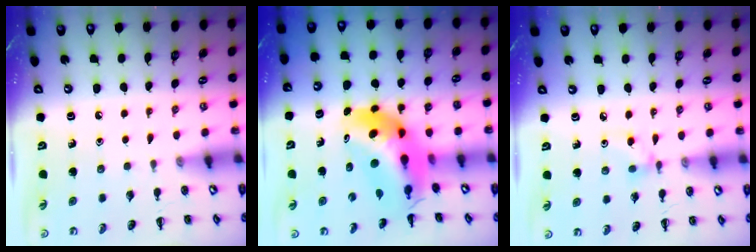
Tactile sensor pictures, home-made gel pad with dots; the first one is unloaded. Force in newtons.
{"total": 9.8, "press": 9.3, "slide": 3.3}
{"total": 3.5, "press": 3.3, "slide": 1.0}